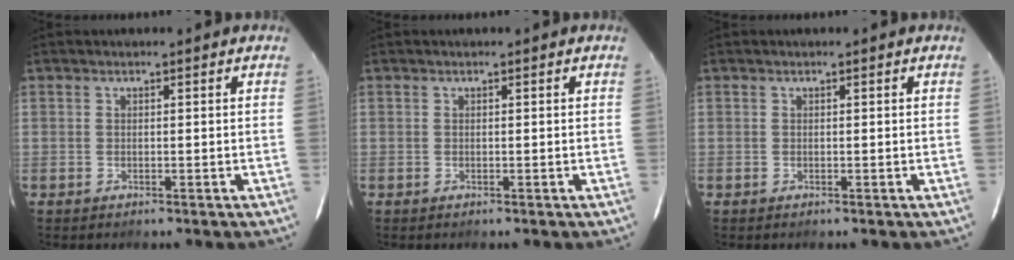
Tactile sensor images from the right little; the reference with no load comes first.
{"total": 0.0}
{"total": 0.0}